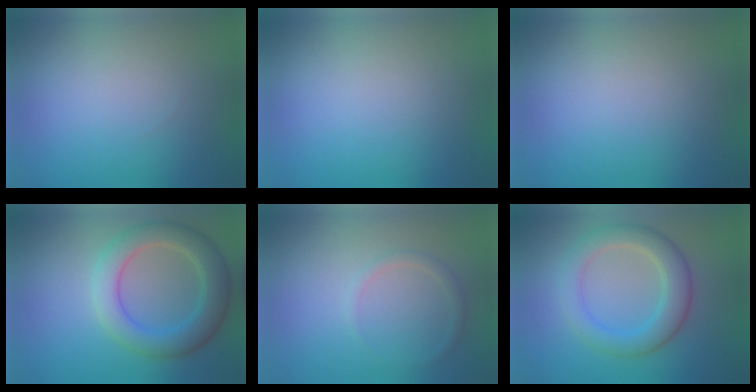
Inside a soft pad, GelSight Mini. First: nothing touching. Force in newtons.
{"total": 0.0}
{"total": 0.0}
{"total": 5.3, "press": 5.3, "slide": 0.2}
{"total": 0.9, "press": 0.9, "slide": 0.1}
{"total": 4.6, "press": 4.6, "slide": 0.0}